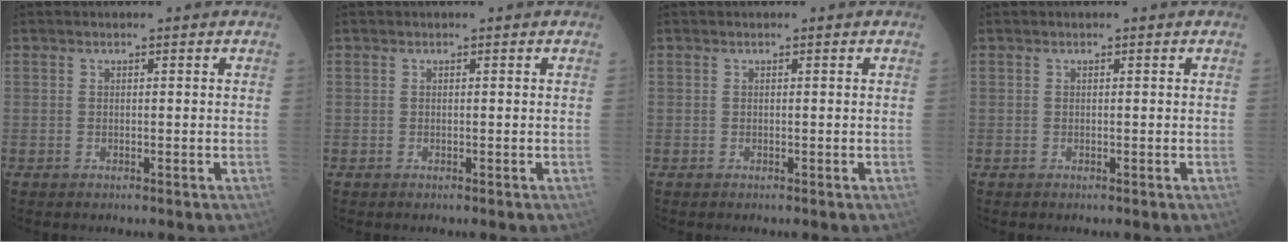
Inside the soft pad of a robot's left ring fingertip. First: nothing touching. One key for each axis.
{"total": 0.0}
{"total": 0.0}
{"total": 0.0}